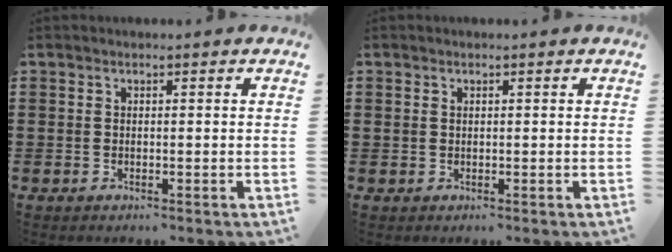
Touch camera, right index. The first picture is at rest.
{"total": 0.6, "force": [0.4, 0.5, 0.1], "torque": [-0.005, 0.002, 0.008]}